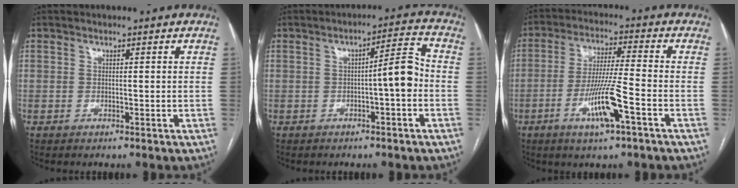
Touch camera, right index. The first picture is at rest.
{"total": 5.7, "force": [-1.1, 0.6, 5.5], "torque": [-0.076, 0.020, -0.016]}
{"total": 9.8, "force": [-4.1, 0.2, 8.8], "torque": [-0.170, -0.008, -0.077]}